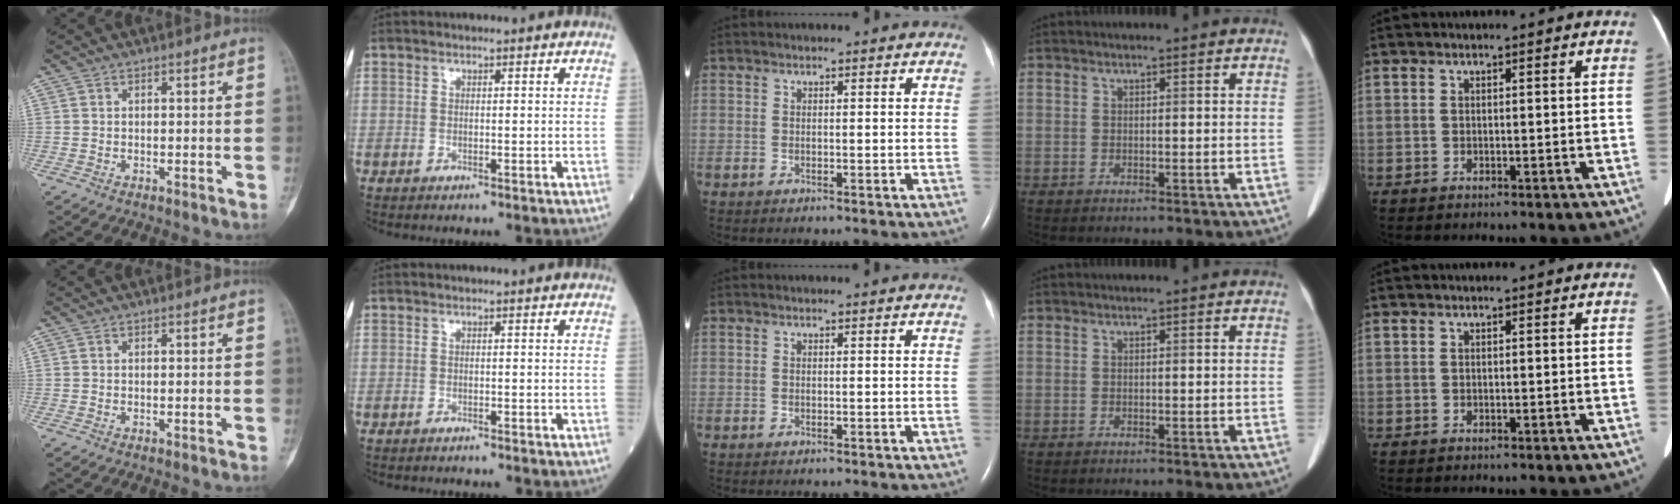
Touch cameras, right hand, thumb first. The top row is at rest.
{"index": {"total": 1.7, "force": [-1.4, 0.7, 0.6], "torque": [-0.020, -0.004, -0.017]}}